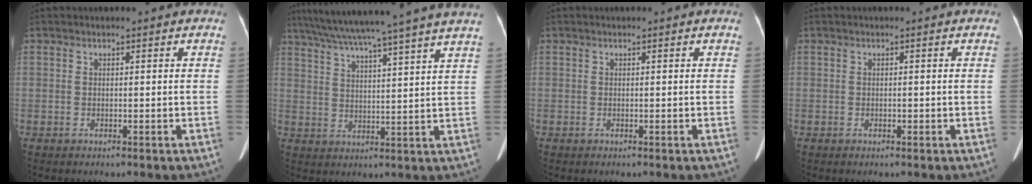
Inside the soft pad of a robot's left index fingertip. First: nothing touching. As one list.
[{"total": 21.1, "force": [18.2, -1.7, 10.7], "torque": [-0.184, 0.002, 0.251]}, {"total": 0.0}, {"total": 0.0}]